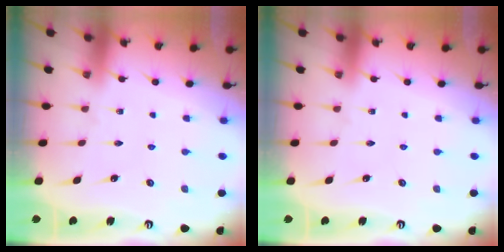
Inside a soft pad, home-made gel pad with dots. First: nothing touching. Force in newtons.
{"total": 0.0}